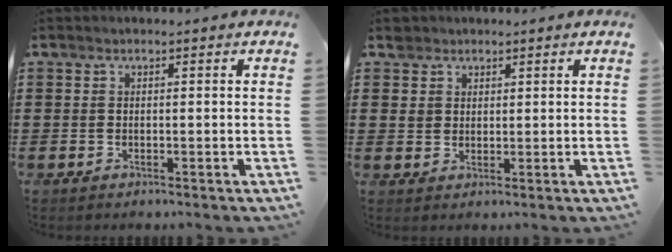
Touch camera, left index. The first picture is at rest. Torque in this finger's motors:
{"motor_torque": [0.40, -0.35, 0.17, 0.02]}